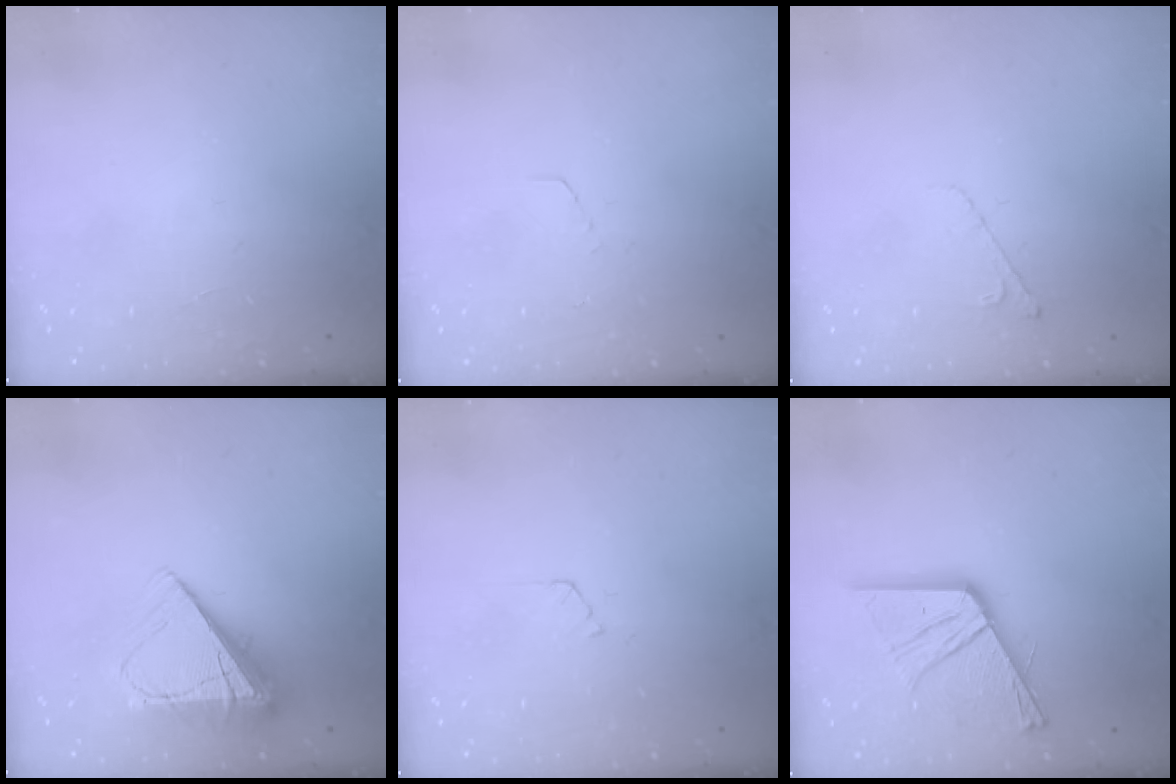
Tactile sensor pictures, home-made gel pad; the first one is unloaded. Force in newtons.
{"total": 2.9, "press": 2.9, "slide": 0.2}
{"total": 4.5, "press": 4.4, "slide": 0.7}
{"total": 9.8, "press": 9.7, "slide": 1.4}
{"total": 2.4, "press": 2.4, "slide": 0.3}
{"total": 17.3, "press": 17.2, "slide": 1.7}